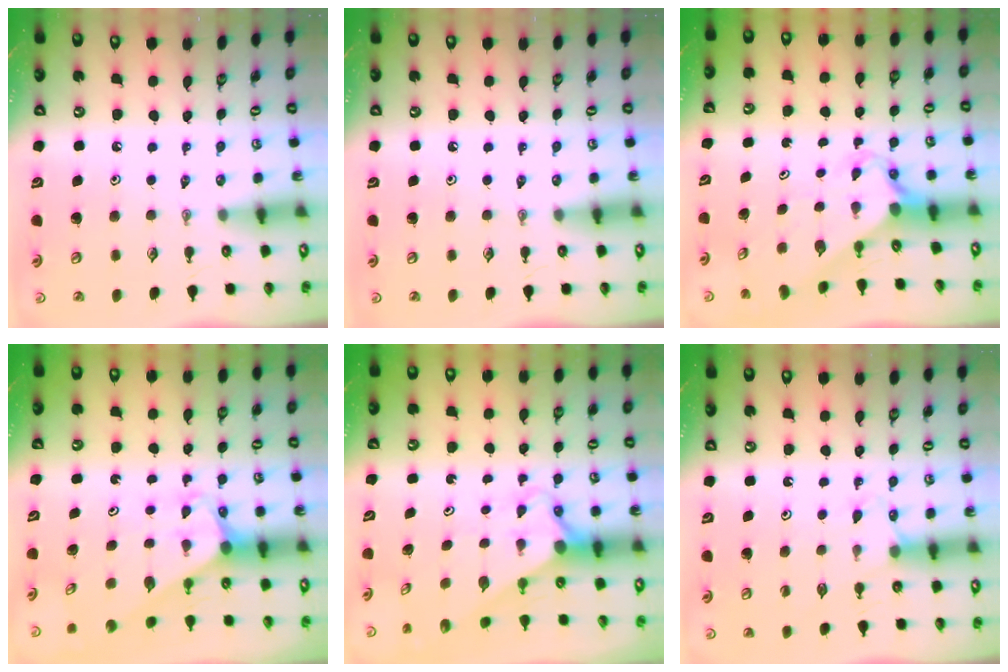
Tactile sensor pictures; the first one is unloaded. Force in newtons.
{"total": 0.0}
{"total": 2.7, "press": 2.7, "slide": 0.3}
{"total": 2.0, "press": 2.0, "slide": 0.1}
{"total": 2.6, "press": 2.6, "slide": 0.2}
{"total": 6.0, "press": 5.9, "slide": 0.7}